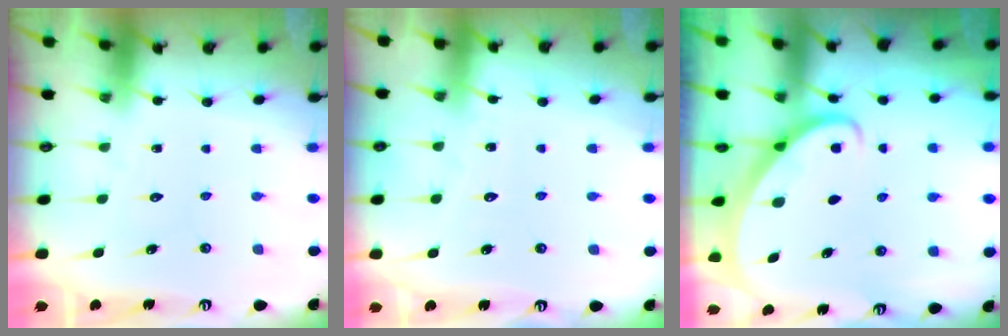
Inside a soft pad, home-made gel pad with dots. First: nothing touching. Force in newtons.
{"total": 3.5, "press": 3.5, "slide": 0.5}
{"total": 2.8, "press": 2.8, "slide": 0.2}